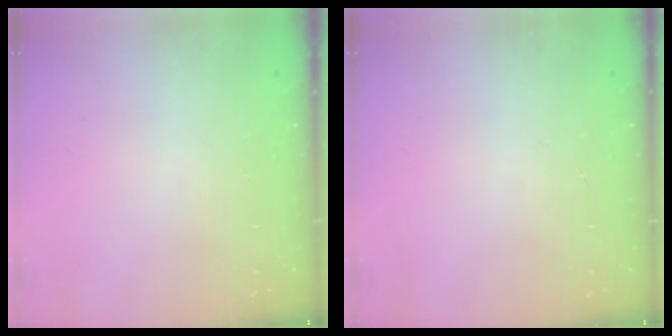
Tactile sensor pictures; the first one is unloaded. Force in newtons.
{"total": 0.0}